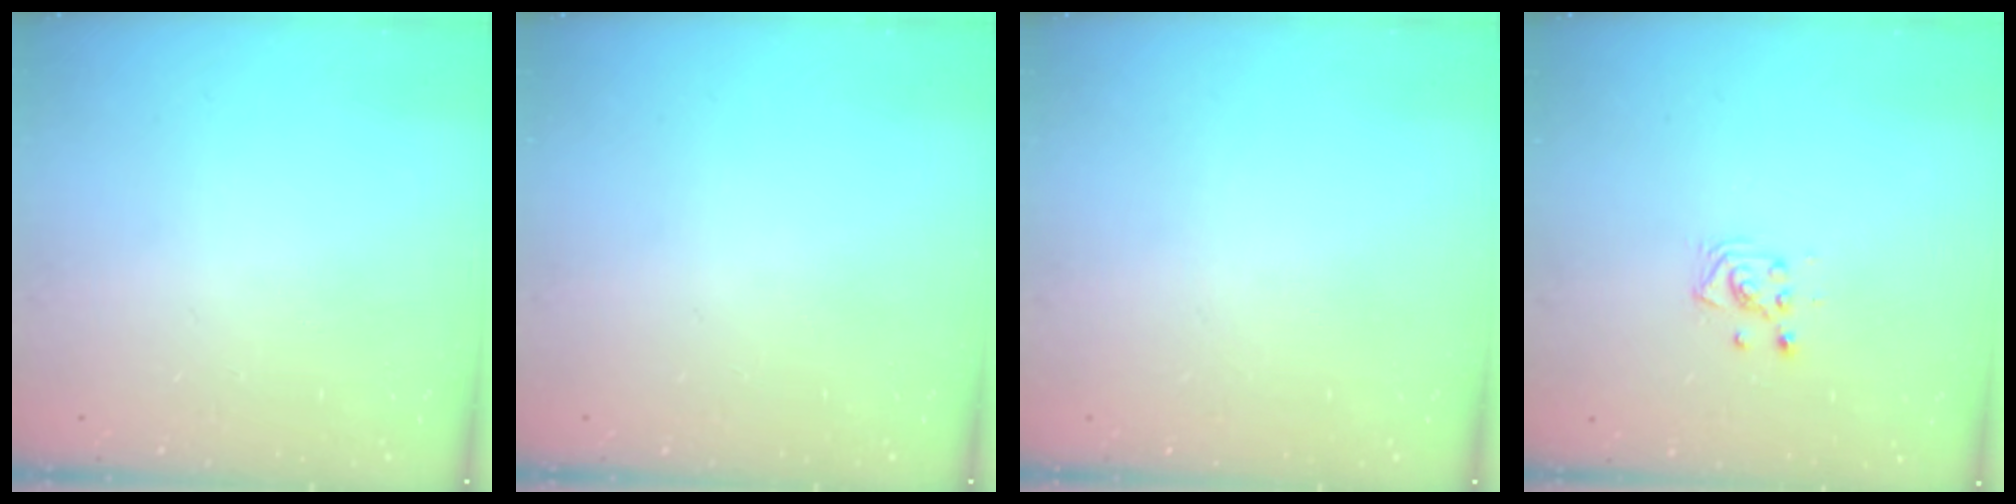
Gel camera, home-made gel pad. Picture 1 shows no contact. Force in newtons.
{"total": 0.0}
{"total": 0.0}
{"total": 3.6, "press": 3.6, "slide": 0.2}